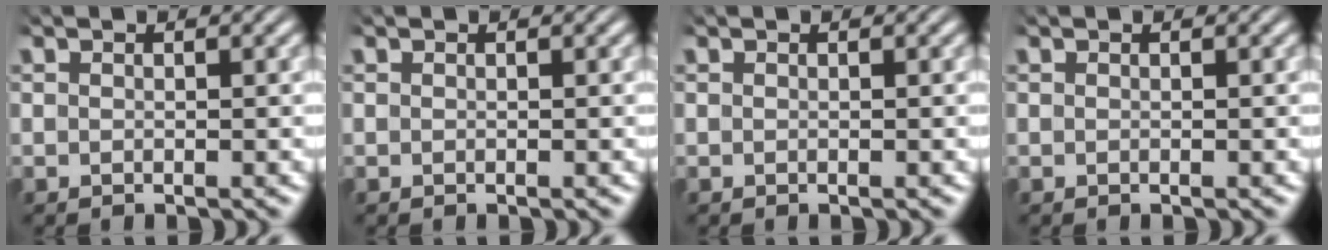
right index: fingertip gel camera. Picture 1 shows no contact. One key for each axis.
{"total": 0.0}
{"total": 0.0}
{"total": 0.0}